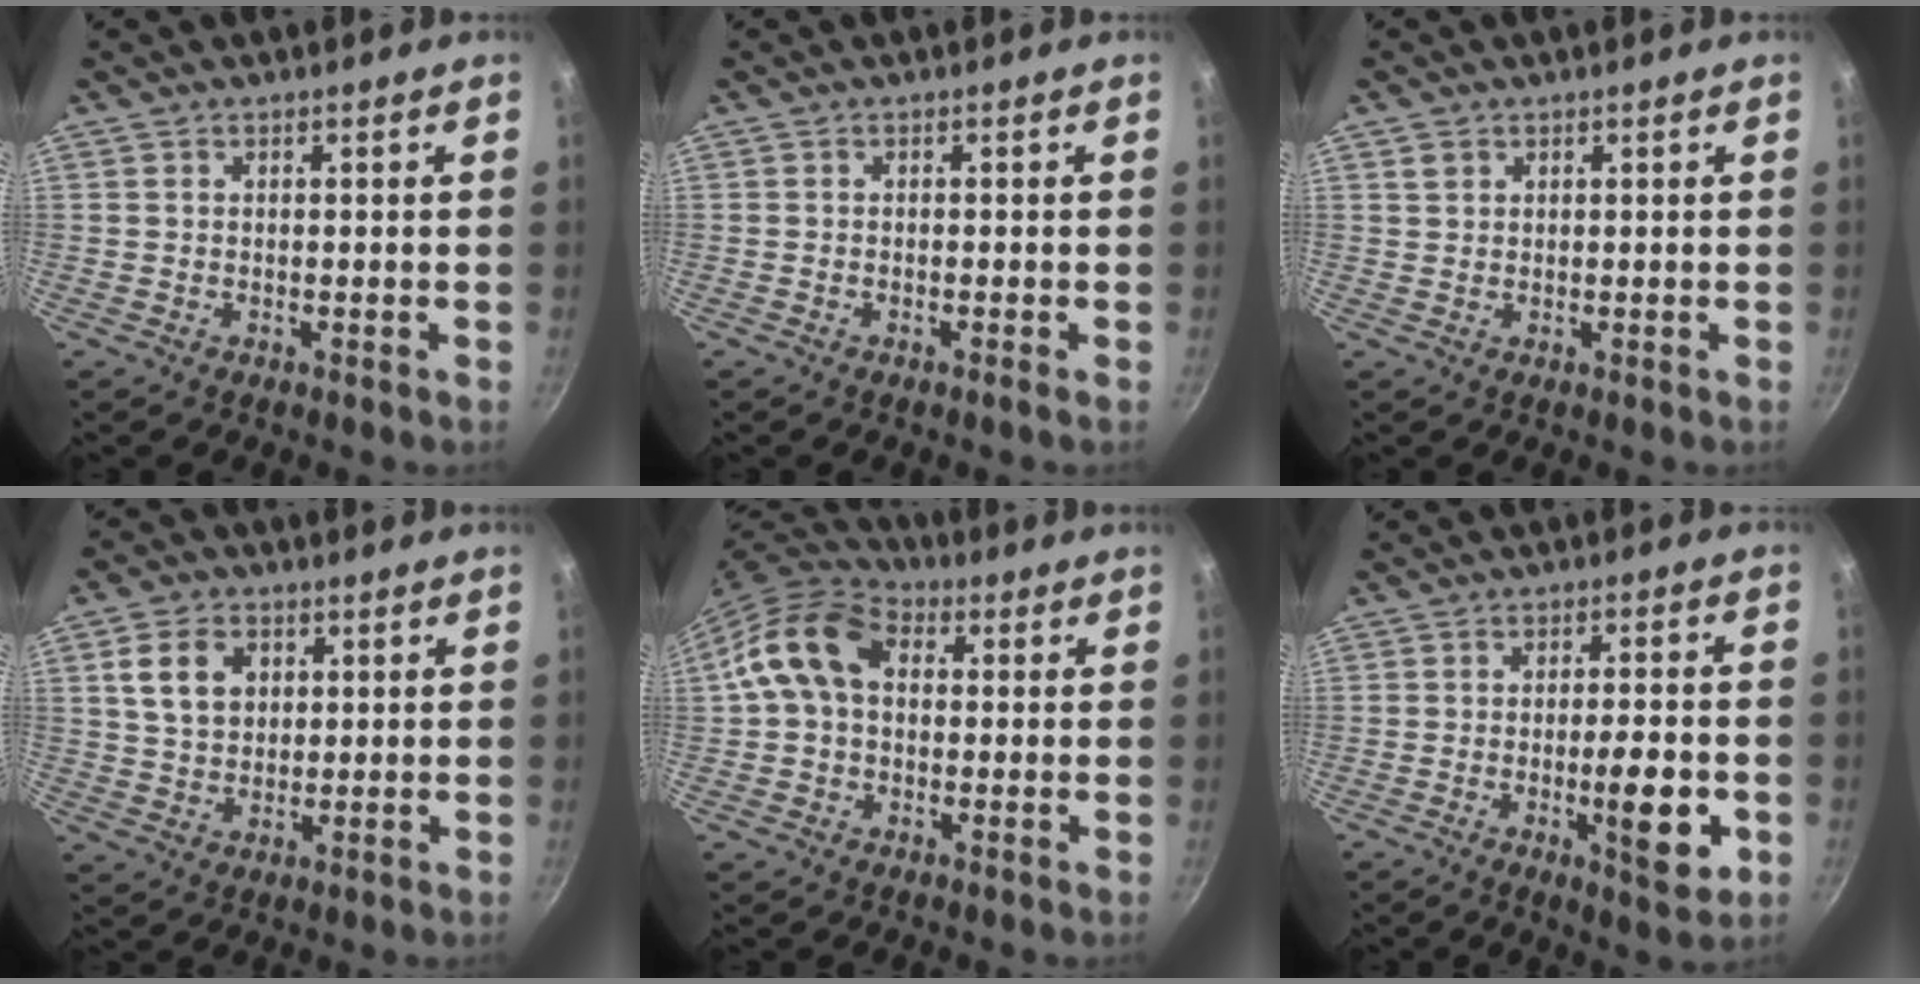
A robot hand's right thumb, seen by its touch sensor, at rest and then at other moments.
{"total": 0.6, "force": [-0.4, -0.1, 0.4], "torque": [-0.015, 0.003, -0.008]}
{"total": 1.7, "force": [0.8, 1.3, 0.6], "torque": [-0.007, 0.002, 0.015]}
{"total": 8.4, "force": [2.4, 6.3, 5.1], "torque": [-0.076, 0.002, 0.041]}
{"total": 12.1, "force": [1.5, 8.9, 8.1], "torque": [-0.124, 0.028, 0.007]}
{"total": 10.6, "force": [-3.0, 2.8, 9.8], "torque": [-0.134, 0.010, -0.042]}